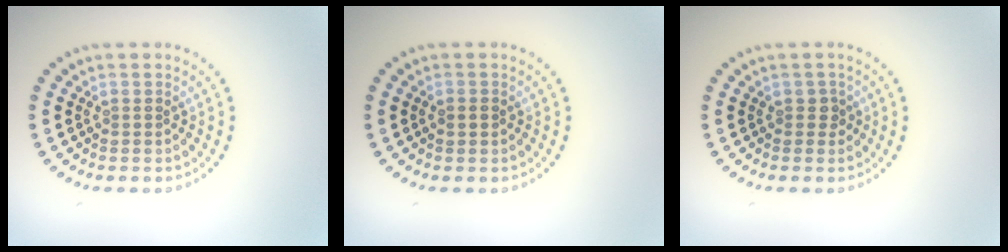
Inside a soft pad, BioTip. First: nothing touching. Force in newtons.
{"total": 1.2, "press": 1.2, "slide": 0.1}
{"total": 1.0, "press": 0.9, "slide": 0.4}